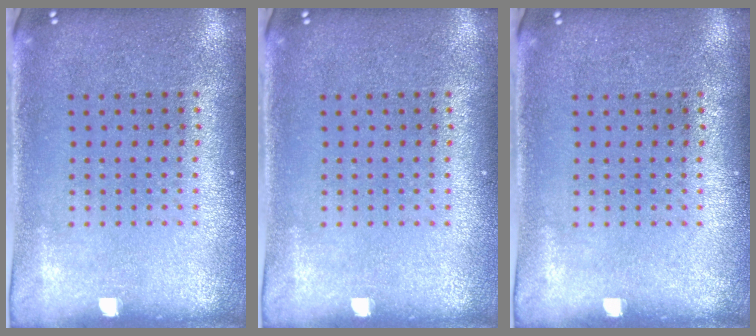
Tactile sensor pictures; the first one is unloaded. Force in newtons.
{"total": 0.0}
{"total": 0.0}